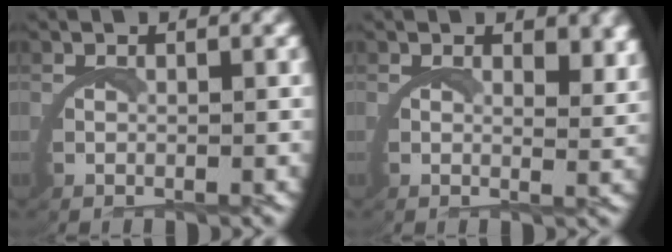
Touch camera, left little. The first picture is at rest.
{"total": 2.4, "force": [2.1, 0.2, 1.0], "torque": [-0.024, -0.013, 0.032]}